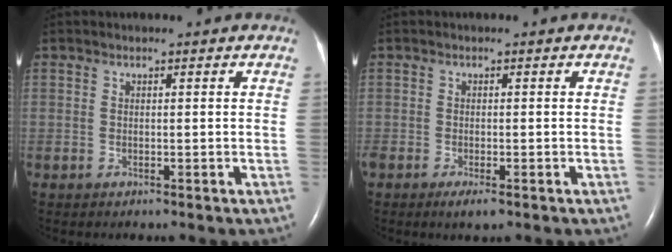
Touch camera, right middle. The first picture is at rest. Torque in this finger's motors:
{"motor_torque": [0.31, -0.25, 0.10, 0.02]}